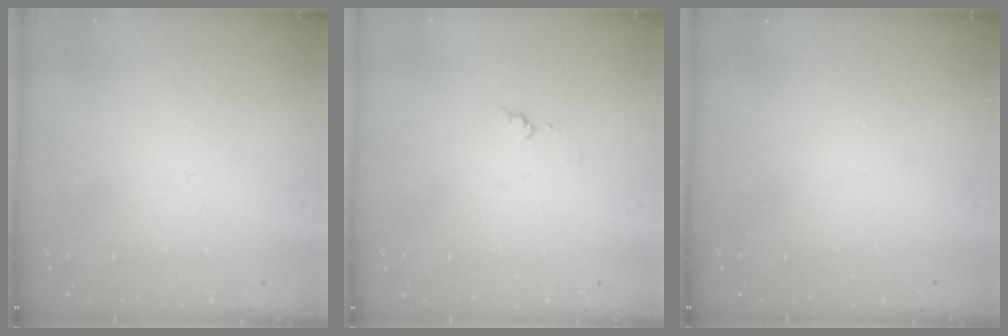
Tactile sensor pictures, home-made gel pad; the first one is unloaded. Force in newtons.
{"total": 5.2, "press": 5.2, "slide": 0.5}
{"total": 0.0}